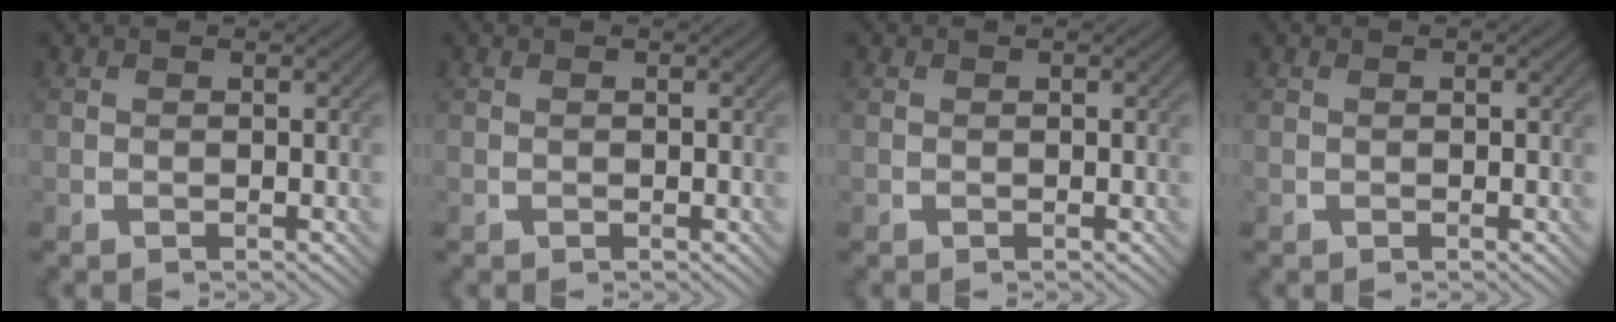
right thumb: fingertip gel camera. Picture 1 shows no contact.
{"total": 0.0}
{"total": 0.0}
{"total": 0.0}